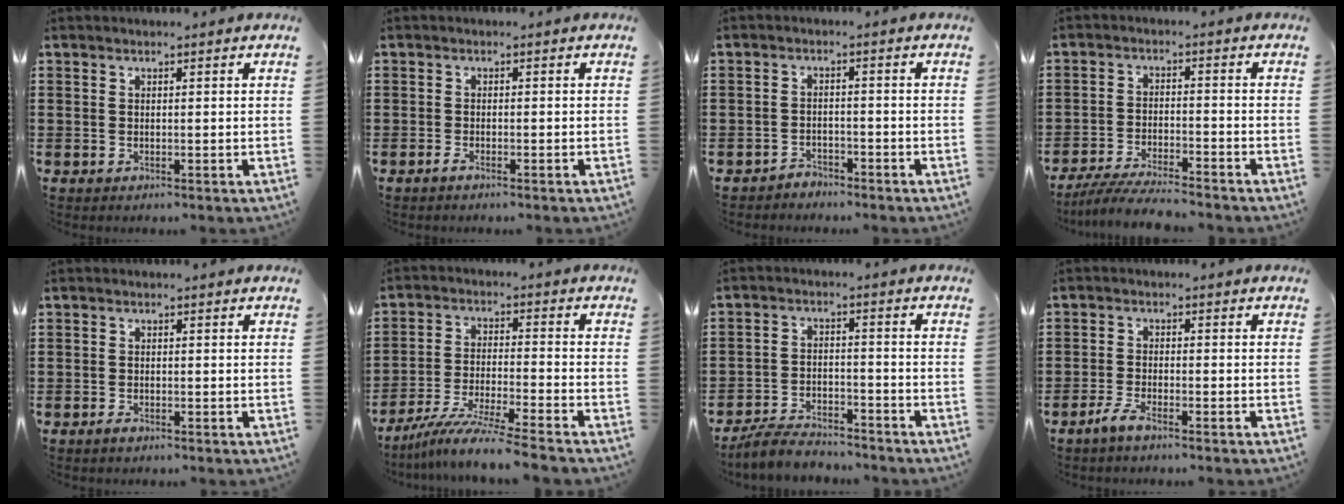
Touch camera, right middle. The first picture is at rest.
{"total": 1.0, "force": [-0.8, 0.2, 0.6], "torque": [-0.014, -0.002, -0.016]}
{"total": 2.4, "force": [-2.3, 0.6, -0.2], "torque": [-0.004, 0.004, -0.052]}
{"total": 5.8, "force": [-5.5, 0.4, 1.8], "torque": [-0.040, -0.006, -0.109]}
{"total": 0.9, "force": [-0.7, 0.4, 0.4], "torque": [-0.010, -0.002, -0.013]}
{"total": 8.5, "force": [-7.5, -0.3, 4.1], "torque": [-0.074, -0.005, -0.144]}
{"total": 5.4, "force": [-5.1, 1.1, 1.5], "torque": [-0.037, 0.006, -0.102]}
{"total": 3.0, "force": [-2.4, 0.4, 1.8], "torque": [-0.052, -0.001, -0.052]}